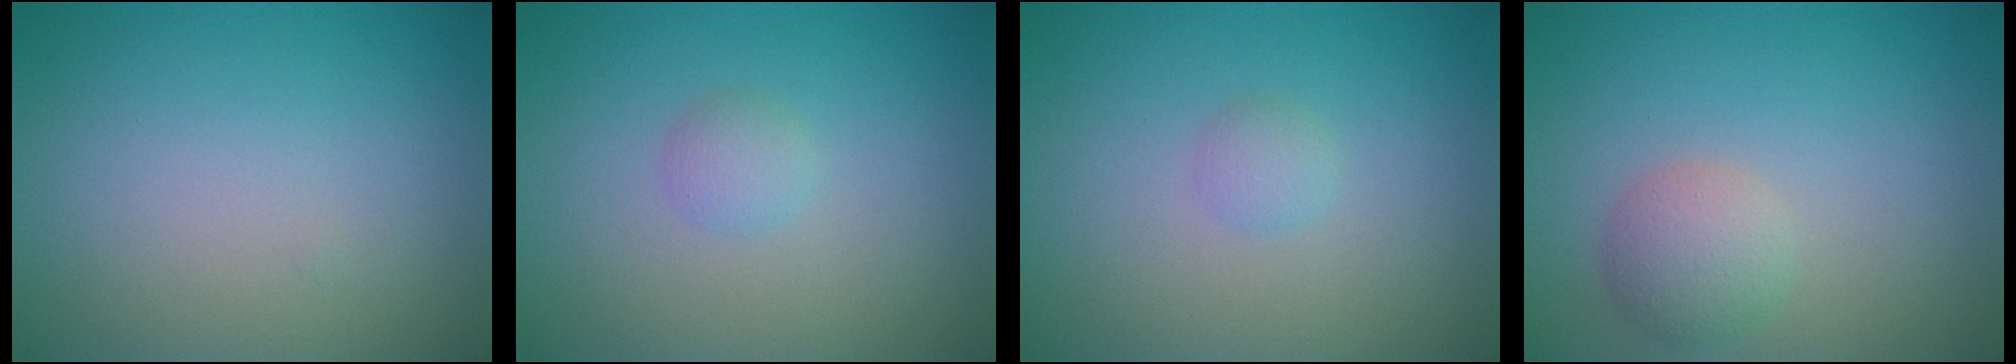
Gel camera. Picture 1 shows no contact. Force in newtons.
{"total": 1.2, "press": 1.2, "slide": 0.1}
{"total": 1.0, "press": 1.0, "slide": 0.0}
{"total": 2.7, "press": 2.7, "slide": 0.1}